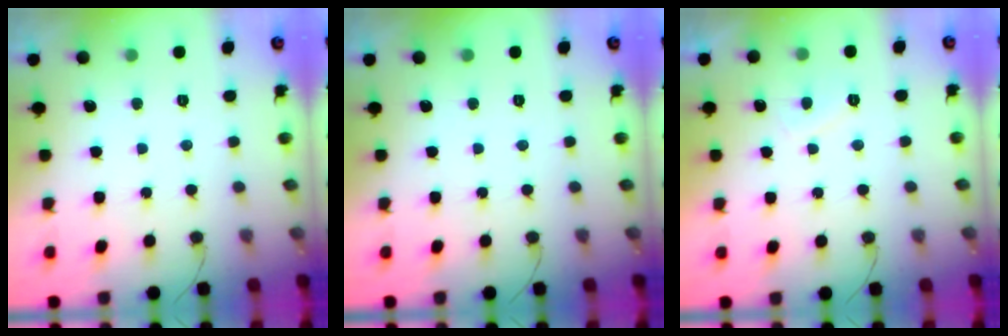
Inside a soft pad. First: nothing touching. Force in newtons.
{"total": 0.0}
{"total": 1.5, "press": 1.4, "slide": 0.7}